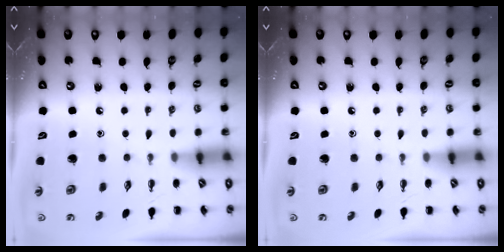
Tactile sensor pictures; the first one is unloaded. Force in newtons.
{"total": 0.0}